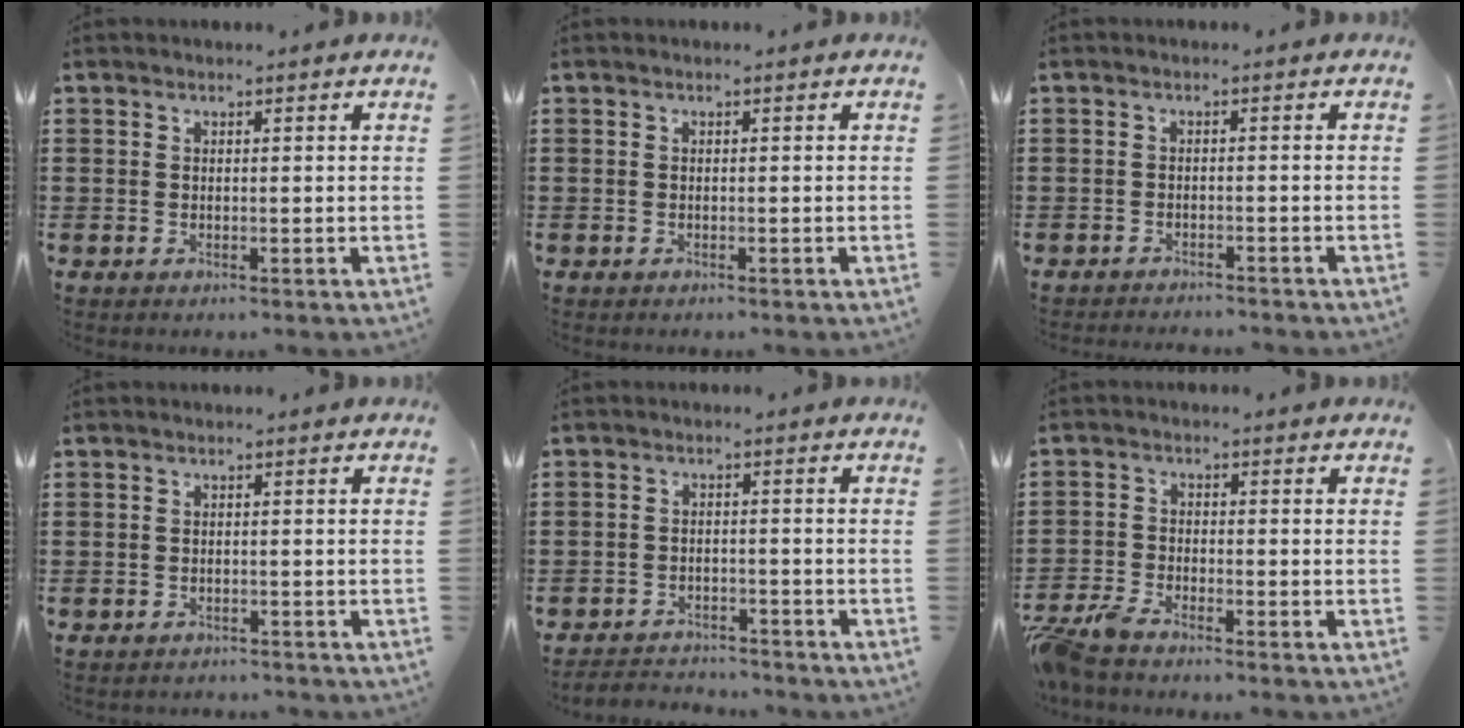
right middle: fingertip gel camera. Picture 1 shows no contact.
{"total": 0.0}
{"total": 1.5, "force": [-1.5, 0.2, 0.1], "torque": [-0.007, -0.002, -0.033]}
{"total": 1.0, "force": [-1.0, 0.1, -0.1], "torque": [-0.002, 0.002, -0.023]}
{"total": 3.2, "force": [-3.1, 0.6, -0.3], "torque": [-0.004, -0.001, -0.068]}
{"total": 4.2, "force": [-3.9, 0.3, 1.6], "torque": [-0.055, -0.011, -0.083]}